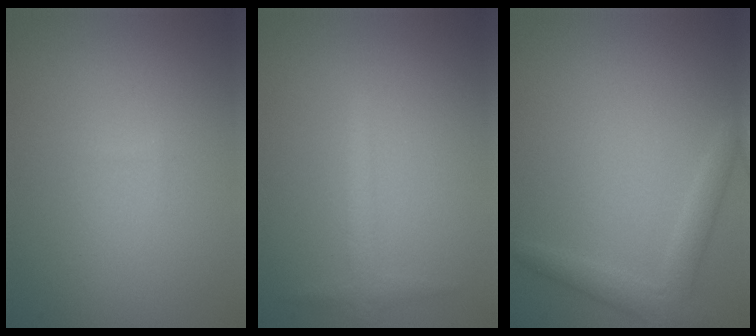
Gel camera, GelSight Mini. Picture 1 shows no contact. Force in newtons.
{"total": 1.6, "press": 1.6, "slide": 0.1}
{"total": 2.5, "press": 2.5, "slide": 0.2}